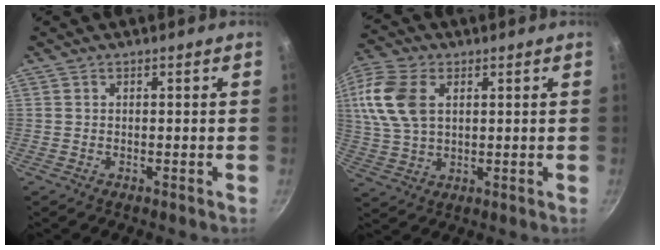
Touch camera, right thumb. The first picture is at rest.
{"total": 12.7, "force": [3.4, 8.1, 9.2], "torque": [-0.183, 0.001, 0.062]}